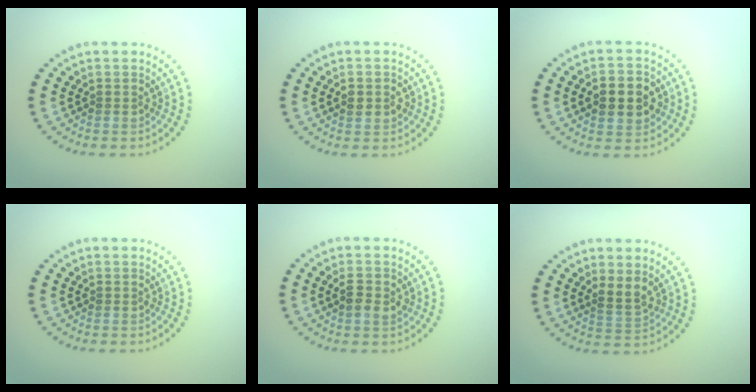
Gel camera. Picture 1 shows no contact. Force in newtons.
{"total": 1.5, "press": 1.5, "slide": 0.1}
{"total": 4.4, "press": 4.4, "slide": 0.3}
{"total": 0.0}
{"total": 2.0, "press": 2.0, "slide": 0.3}
{"total": 1.8, "press": 1.6, "slide": 0.9}